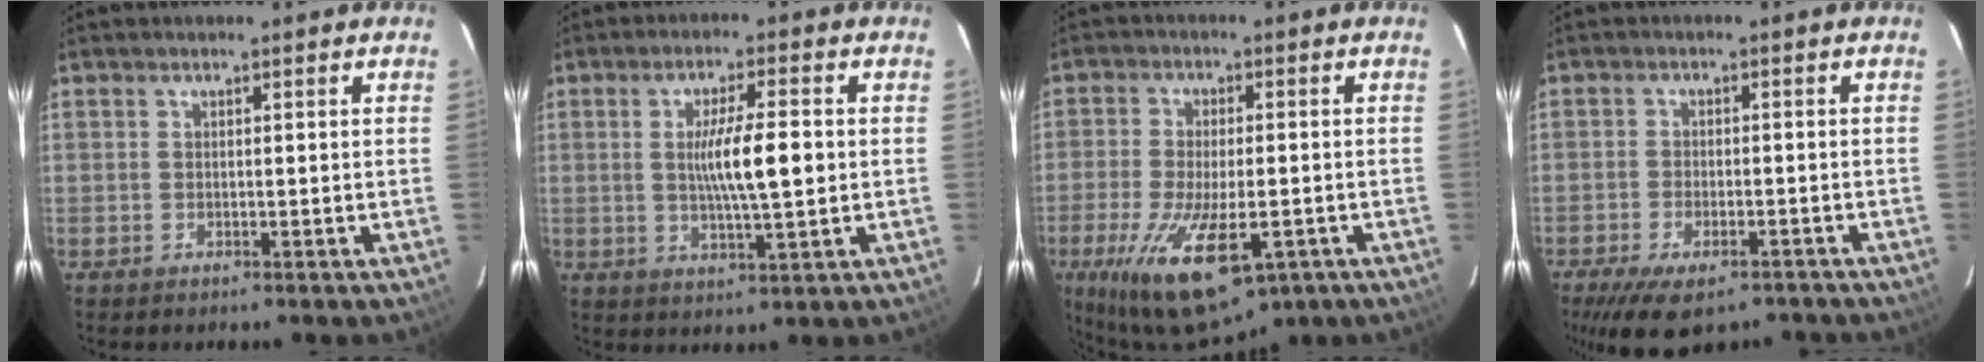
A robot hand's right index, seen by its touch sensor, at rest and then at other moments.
{"total": 8.5, "force": [0.3, 1.2, 8.4], "torque": [-0.143, -0.004, 0.009]}
{"total": 18.1, "force": [-8.5, 7.3, 14.2], "torque": [-0.284, -0.054, -0.130]}
{"total": 12.2, "force": [-8.9, 5.1, 6.6], "torque": [-0.141, -0.021, -0.136]}